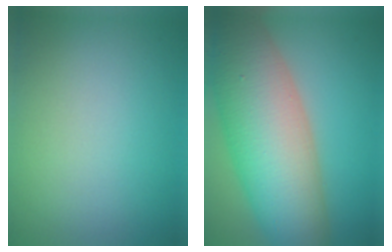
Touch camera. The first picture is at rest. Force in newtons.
{"total": 13.8, "press": 13.7, "slide": 0.6}